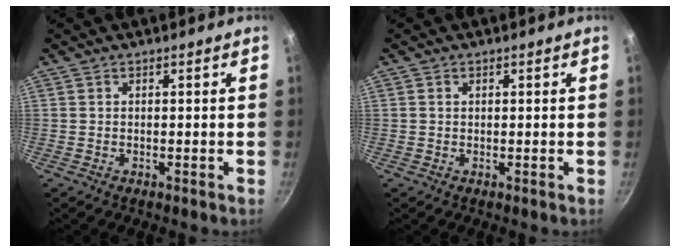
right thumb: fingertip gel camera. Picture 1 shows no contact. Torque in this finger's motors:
{"motor_torque": [-0.45, 0.13, -0.35, 0.18, 0.06]}